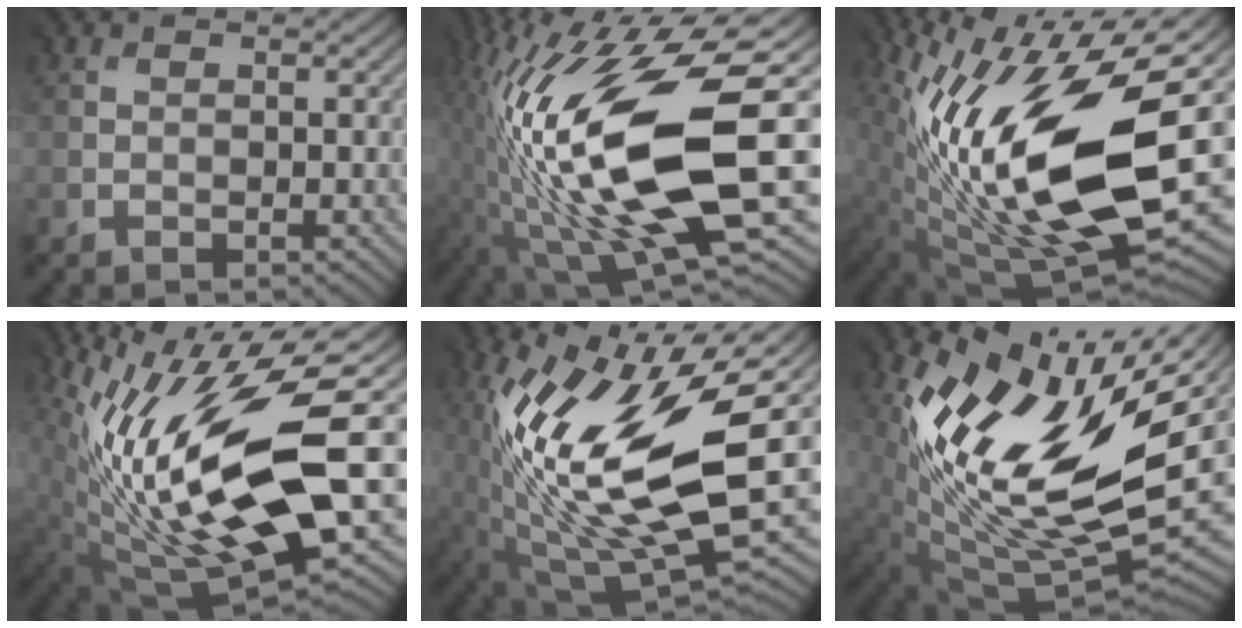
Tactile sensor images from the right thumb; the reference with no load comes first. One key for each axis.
{"total": 17.9, "fx": -2.2, "fy": 5.4, "fz": 16.9, "tx": -0.331, "ty": -0.006, "tz": -0.039}
{"total": 19.5, "fx": 0.8, "fy": 8.1, "fz": 17.7, "tx": -0.333, "ty": -0.011, "tz": 0.017}
{"total": 18.2, "fx": 0.9, "fy": 6.3, "fz": 17.1, "tx": -0.324, "ty": -0.003, "tz": 0.023}
{"total": 18.7, "fx": 0.7, "fy": 7.0, "fz": 17.3, "tx": -0.331, "ty": -0.001, "tz": 0.008}
{"total": 19.4, "fx": 4.4, "fy": 8.8, "fz": 16.7, "tx": -0.305, "ty": -0.023, "tz": 0.094}